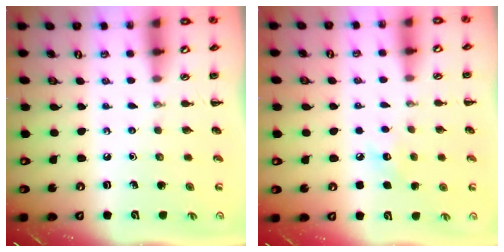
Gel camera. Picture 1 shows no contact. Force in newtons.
{"total": 6.4, "press": 6.1, "slide": 1.7}